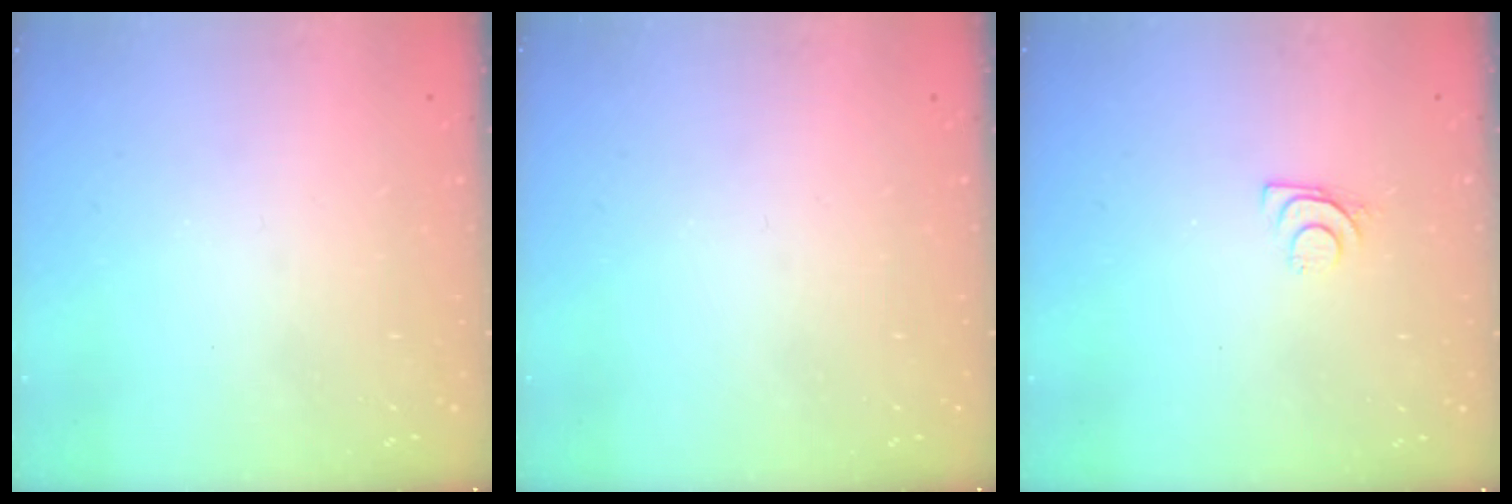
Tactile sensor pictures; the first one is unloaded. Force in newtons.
{"total": 0.0}
{"total": 6.5, "press": 6.5, "slide": 0.7}